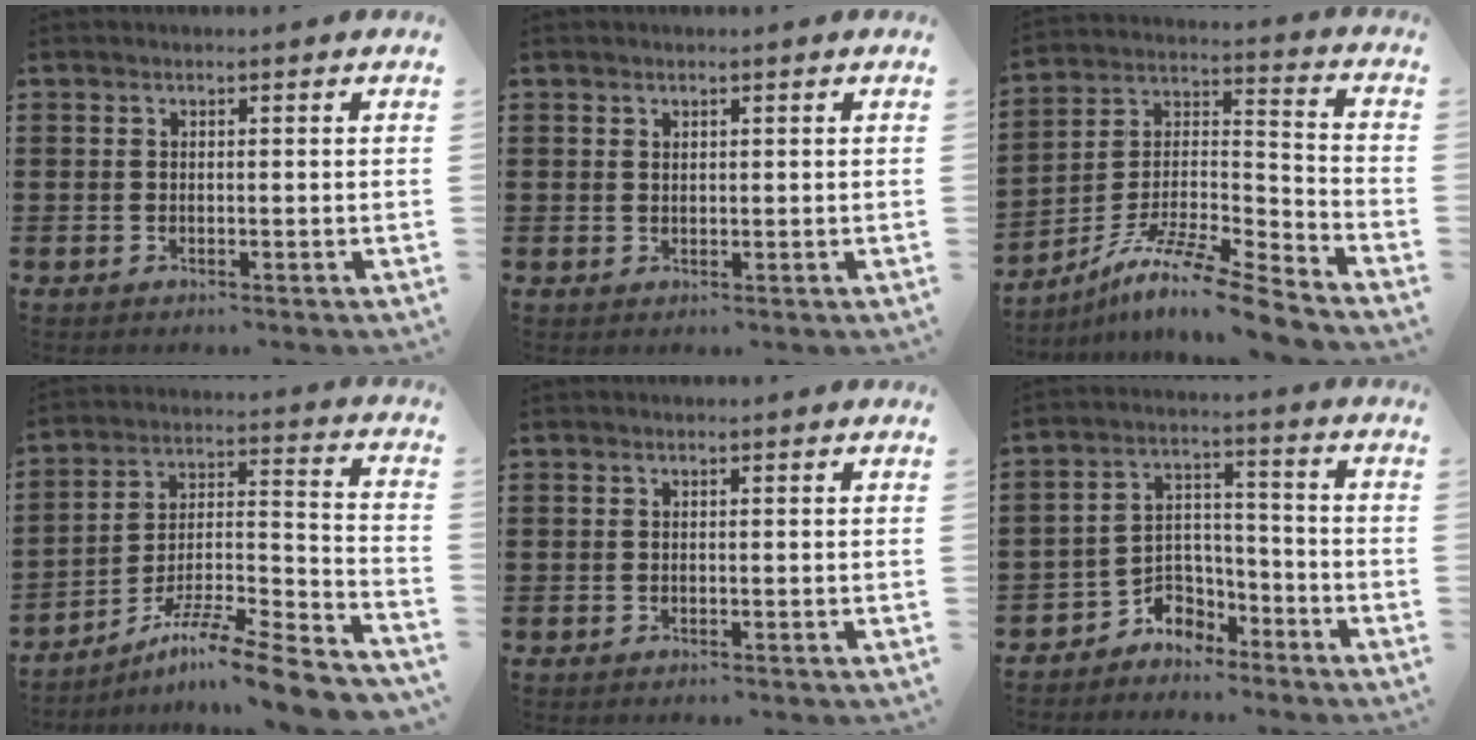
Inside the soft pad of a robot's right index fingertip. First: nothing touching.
{"total": 0.9, "force": [0.6, 0.5, 0.2], "torque": [-0.006, 0.002, 0.013]}
{"total": 10.9, "force": [-9.1, 0.9, 5.9], "torque": [-0.107, 0.011, -0.181]}
{"total": 9.8, "force": [-8.2, 0.2, 5.4], "torque": [-0.082, 0.006, -0.162]}
{"total": 0.0}
{"total": 4.5, "force": [-3.4, 2.8, 0.0], "torque": [-0.015, 0.005, -0.073]}